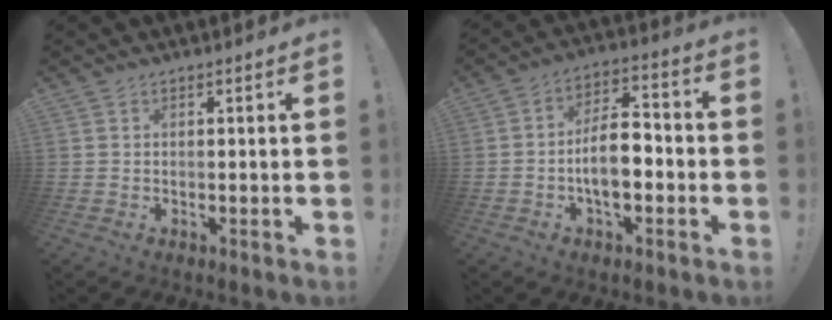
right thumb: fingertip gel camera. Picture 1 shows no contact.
{"total": 11.4, "force": [-3.0, 5.7, 9.4], "torque": [-0.157, 0.015, -0.054]}